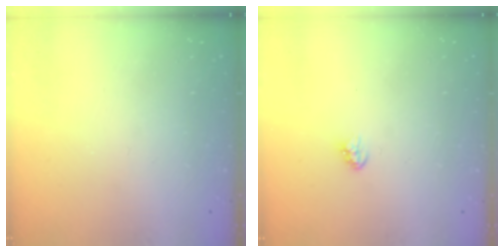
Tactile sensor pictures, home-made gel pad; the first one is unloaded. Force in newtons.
{"total": 3.4, "press": 3.4, "slide": 0.3}